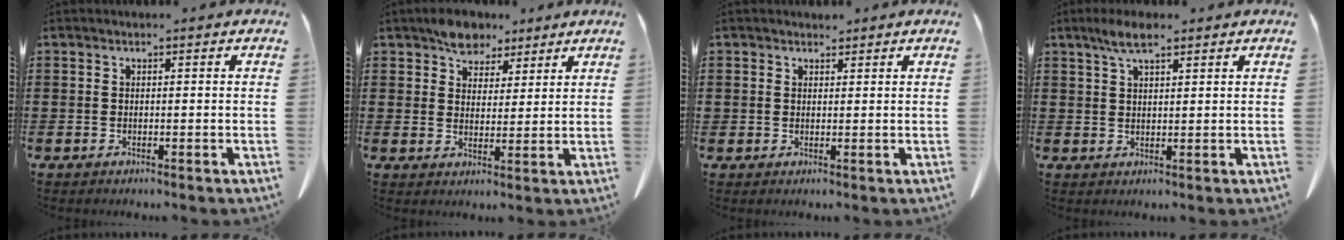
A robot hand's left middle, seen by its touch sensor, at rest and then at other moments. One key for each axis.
{"total": 5.4, "fx": 4.4, "fy": 3.0, "fz": 1.1, "tx": -0.039, "ty": 0.002, "tz": 0.086}
{"total": 1.5, "fx": 1.2, "fy": 0.8, "fz": 0.1, "tx": -0.006, "ty": 0.002, "tz": 0.026}
{"total": 4.3, "fx": 2.7, "fy": 1.1, "fz": 3.3, "tx": -0.069, "ty": 0.003, "tz": 0.047}